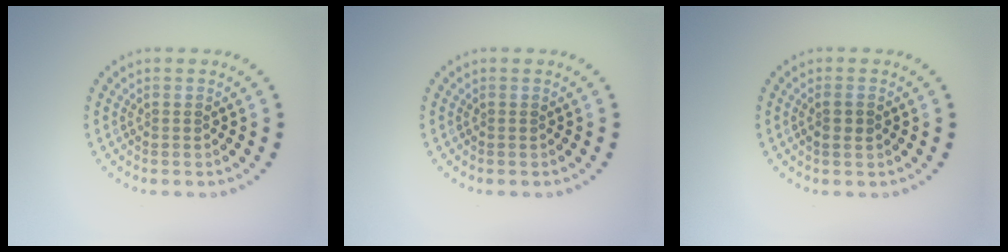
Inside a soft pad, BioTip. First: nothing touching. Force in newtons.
{"total": 0.0}
{"total": 1.3, "press": 1.3, "slide": 0.3}